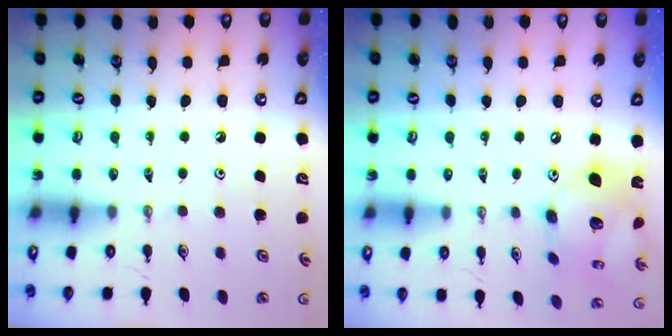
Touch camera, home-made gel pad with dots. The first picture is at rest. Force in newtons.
{"total": 15.6, "press": 15.6, "slide": 1.5}